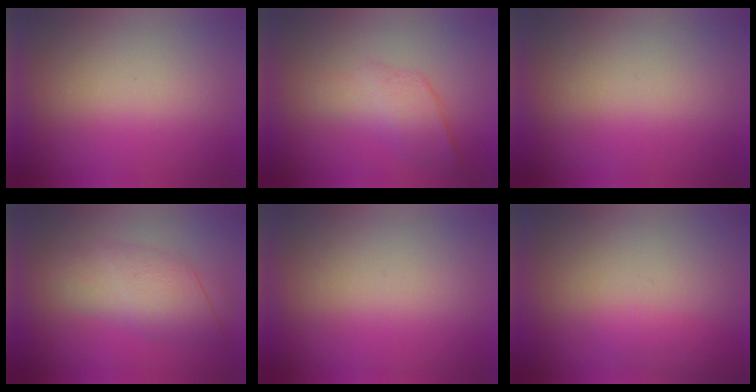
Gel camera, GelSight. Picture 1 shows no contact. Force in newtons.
{"total": 2.2}
{"total": 0.0}
{"total": 3.1}
{"total": 0.0}
{"total": 1.3}